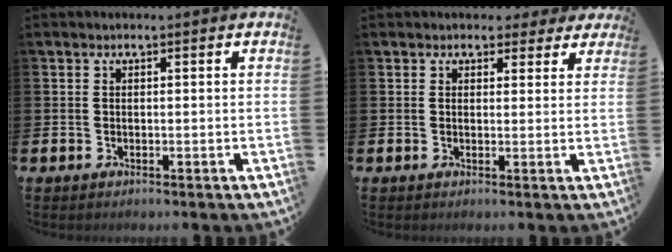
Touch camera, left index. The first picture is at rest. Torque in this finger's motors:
{"motor_torque": [0.54, -0.99, -0.07, 0.02]}